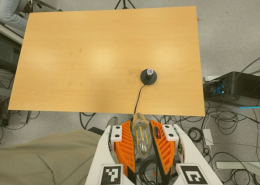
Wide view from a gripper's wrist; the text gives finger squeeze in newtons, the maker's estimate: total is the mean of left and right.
{"total": 18.9, "left": 20.7, "right": 17.1}